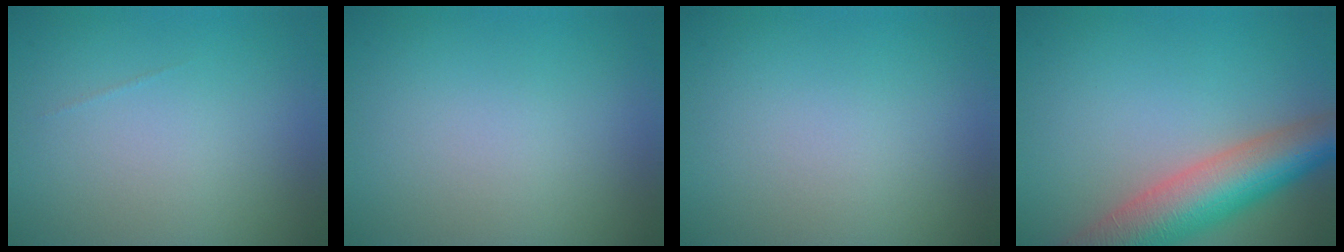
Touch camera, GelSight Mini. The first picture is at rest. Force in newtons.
{"total": 0.0}
{"total": 0.0}
{"total": 8.8, "press": 8.8, "slide": 0.2}